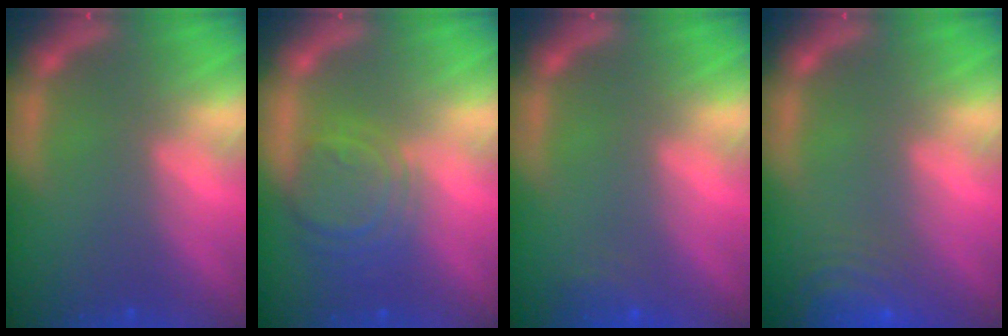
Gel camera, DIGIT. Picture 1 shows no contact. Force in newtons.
{"total": 6.0}
{"total": 1.9}
{"total": 8.5}